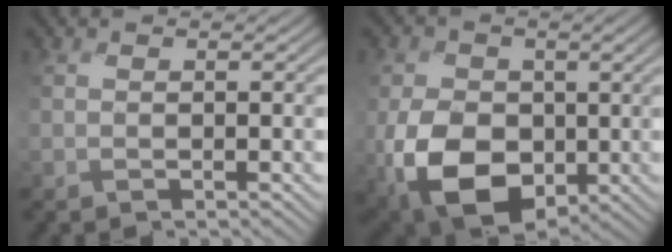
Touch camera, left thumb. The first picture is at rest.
{"total": 12.5, "force": [-2.7, 8.7, 8.6], "torque": [-0.175, -0.022, -0.056]}